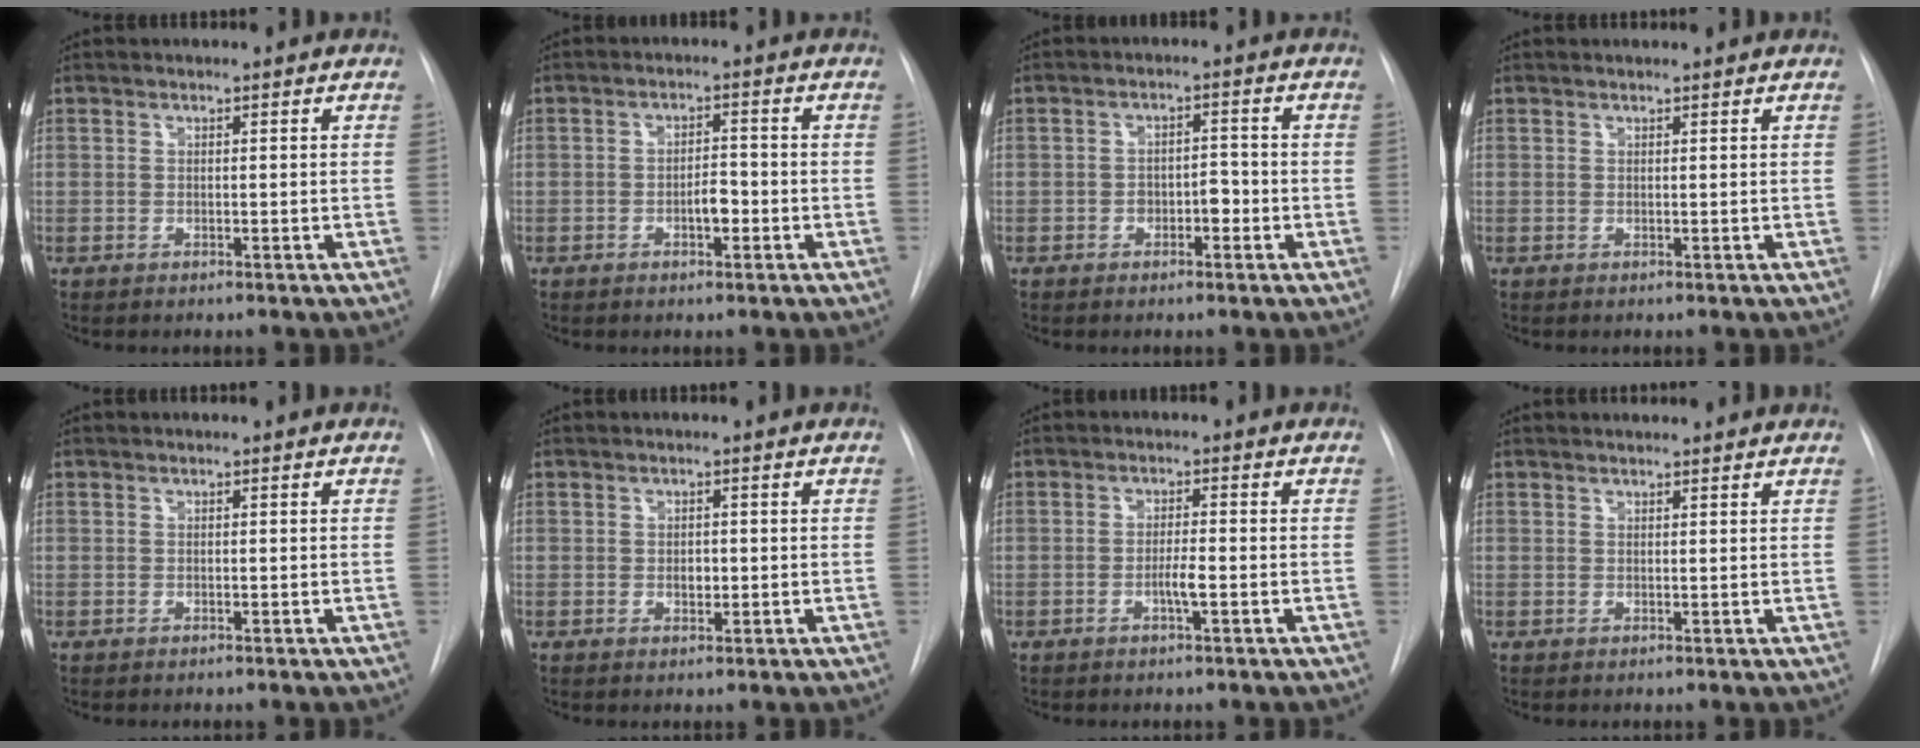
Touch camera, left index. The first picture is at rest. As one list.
[{"total": 2.9, "force": [-1.1, 1.1, 2.4], "torque": [-0.034, 0.005, -0.017]}, {"total": 2.7, "force": [-1.1, 1.5, 2.0], "torque": [-0.023, 0.012, -0.017]}, {"total": 1.8, "force": [1.8, 0.1, 0.4], "torque": [-0.009, 0.019, 0.023]}, {"total": 0.0}, {"total": 1.4, "force": [-0.1, 0.9, 1.0], "torque": [-0.016, 0.001, 0.000]}, {"total": 2.4, "force": [-0.9, 0.1, 2.2], "torque": [-0.041, 0.000, -0.018]}, {"total": 4.7, "force": [4.5, 0.6, 1.2], "torque": [-0.016, 0.022, 0.049]}]